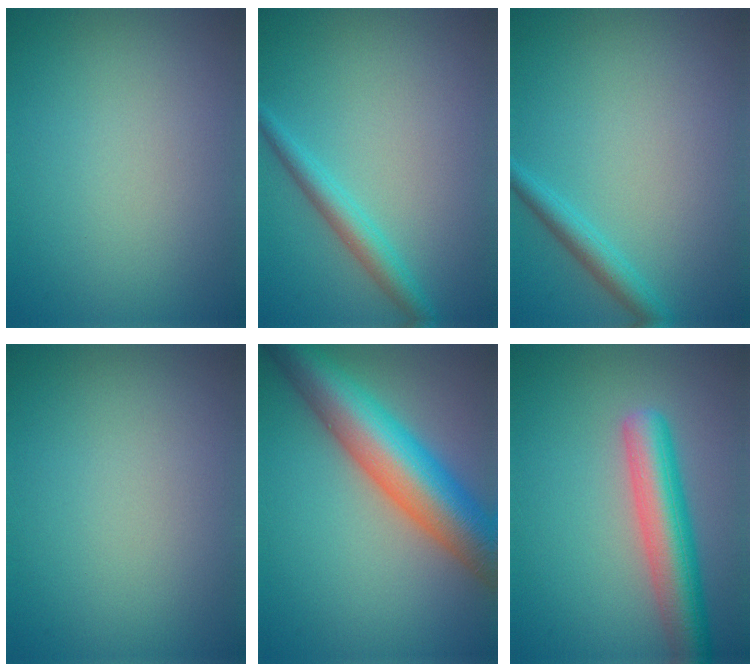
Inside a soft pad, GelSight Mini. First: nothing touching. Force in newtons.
{"total": 2.5, "press": 2.5, "slide": 0.0}
{"total": 2.0, "press": 2.0, "slide": 0.1}
{"total": 0.0}
{"total": 10.6, "press": 10.6, "slide": 0.3}
{"total": 6.0, "press": 6.0, "slide": 0.3}